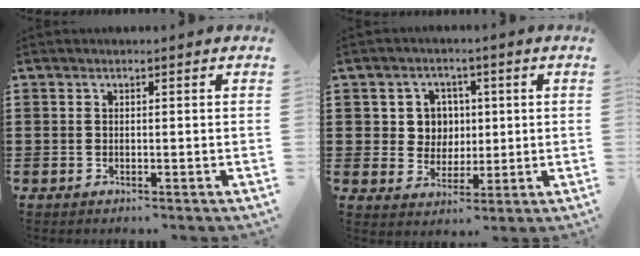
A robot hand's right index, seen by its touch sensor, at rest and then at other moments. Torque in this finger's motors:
{"motor_torque": [0.27, 0.27, 0.15, 0.04]}